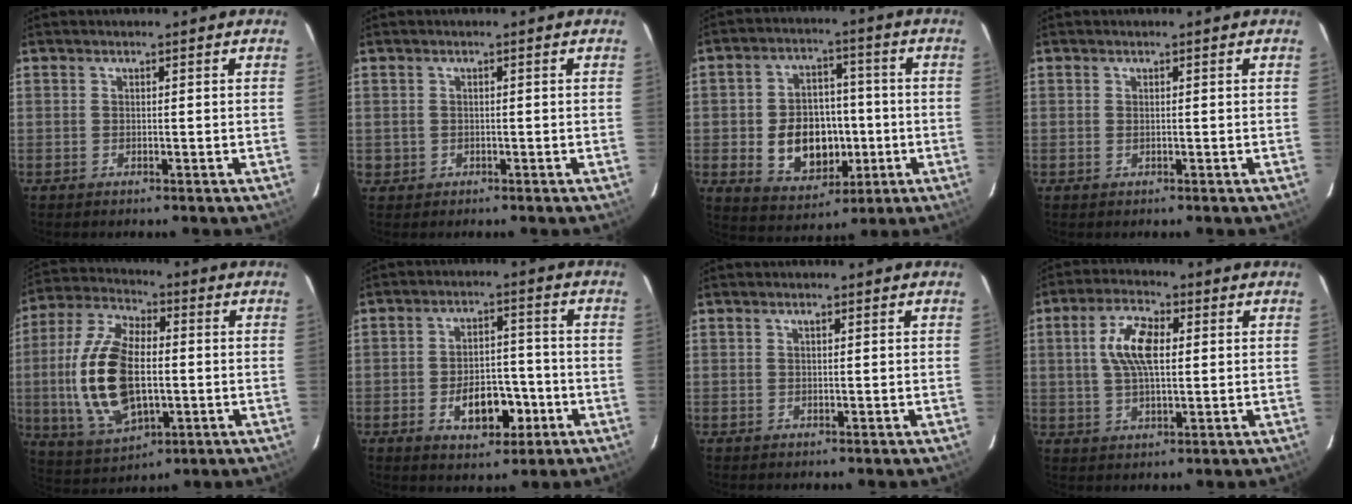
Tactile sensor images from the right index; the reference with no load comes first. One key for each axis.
{"total": 1.2, "fx": -0.3, "fy": 1.2, "fz": -0.1, "tx": 0.001, "ty": -0.001, "tz": 0.001}
{"total": 12.5, "fx": -2.3, "fy": 9.3, "fz": 8.0, "tx": -0.168, "ty": 0.016, "tz": -0.017}
{"total": 0.0}
{"total": 18.5, "fx": -1.3, "fy": 9.4, "fz": 15.8, "tx": -0.339, "ty": 0.003, "tz": -0.013}
{"total": 9.3, "fx": -3.8, "fy": 5.5, "fz": 6.5, "tx": -0.121, "ty": 0.014, "tz": -0.044}
{"total": 0.6, "fx": 0.3, "fy": 0.2, "fz": 0.5, "tx": -0.010, "ty": 0.004, "tz": 0.005}
{"total": 9.0, "fx": 1.7, "fy": 4.0, "fz": 7.9, "tx": -0.151, "ty": 0.015, "tz": 0.032}